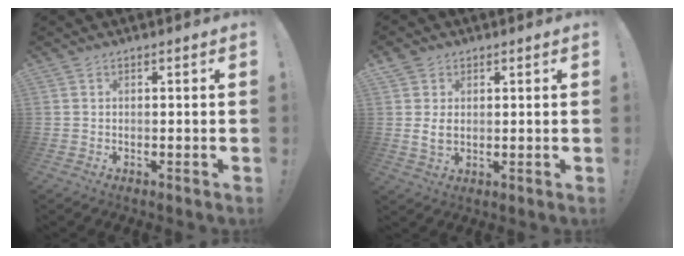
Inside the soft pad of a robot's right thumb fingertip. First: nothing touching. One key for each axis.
{"total": 4.8, "fx": 1.3, "fy": 3.6, "fz": 2.9, "tx": -0.048, "ty": -0.003, "tz": 0.024}